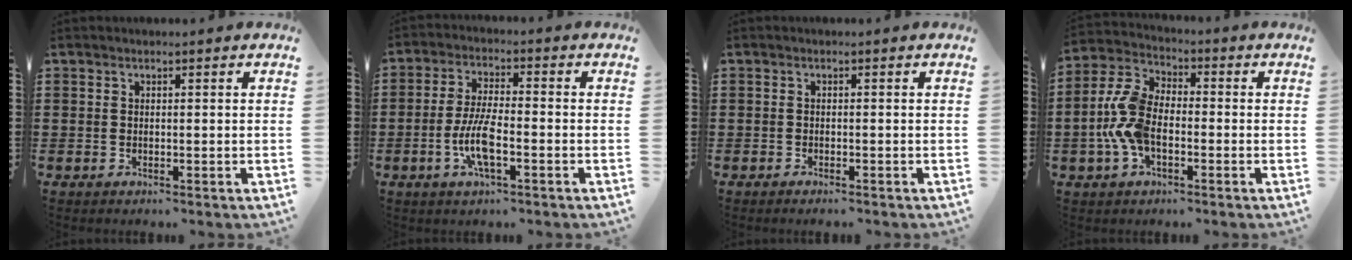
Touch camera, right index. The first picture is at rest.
{"total": 7.1, "force": [-2.3, 2.0, 6.4], "torque": [-0.146, -0.011, -0.049]}
{"total": 0.6, "force": [-0.6, 0.0, 0.1], "torque": [-0.003, -0.001, -0.012]}
{"total": 8.7, "force": [-1.7, 5.1, 6.9], "torque": [-0.178, 0.000, -0.042]}